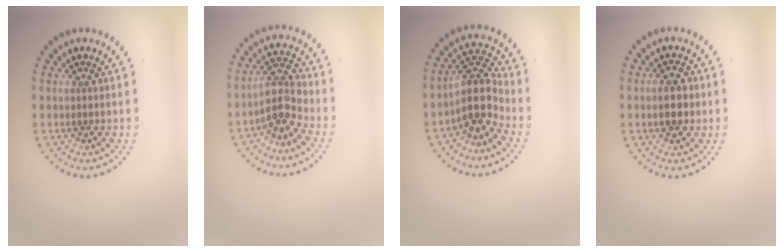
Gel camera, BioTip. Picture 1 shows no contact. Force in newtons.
{"total": 3.4, "press": 2.9, "slide": 1.7}
{"total": 4.2, "press": 3.4, "slide": 2.4}
{"total": 3.5, "press": 3.5, "slide": 0.4}